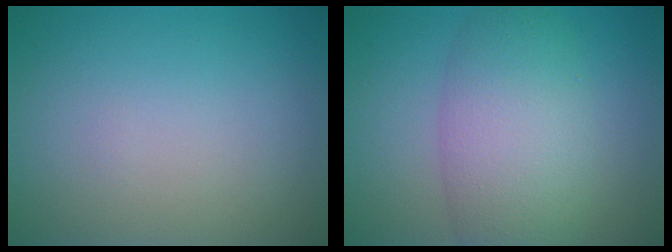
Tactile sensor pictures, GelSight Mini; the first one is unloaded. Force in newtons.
{"total": 7.1, "press": 7.1, "slide": 0.2}